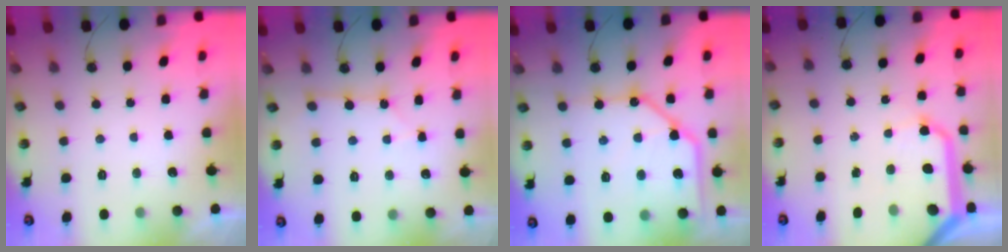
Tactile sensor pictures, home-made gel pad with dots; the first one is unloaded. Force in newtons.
{"total": 2.6, "press": 2.6, "slide": 0.3}
{"total": 17.9, "press": 17.8, "slide": 2.1}
{"total": 14.1, "press": 14.0, "slide": 1.9}